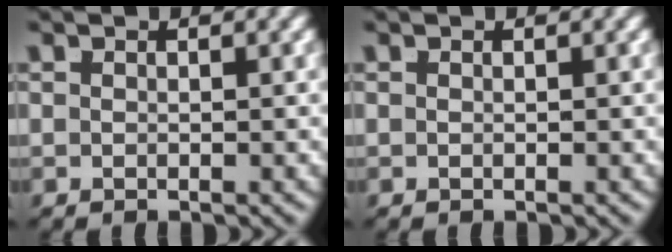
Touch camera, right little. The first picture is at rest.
{"total": 0.0}